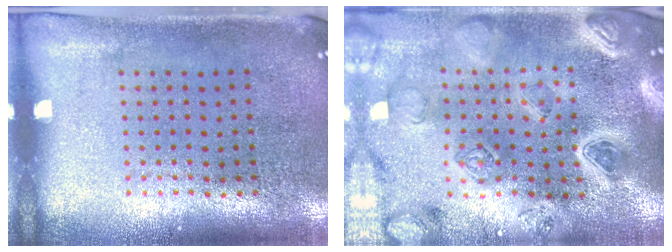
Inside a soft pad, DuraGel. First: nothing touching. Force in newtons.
{"total": 4.9, "press": 4.2, "slide": 2.5}